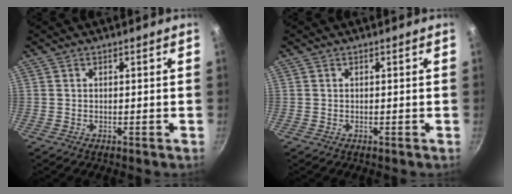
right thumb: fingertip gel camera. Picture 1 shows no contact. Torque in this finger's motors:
{"motor_torque": [-0.04, 0.04, -0.35, -0.36, 0.02]}